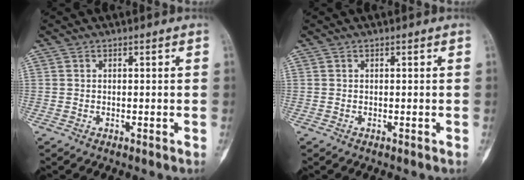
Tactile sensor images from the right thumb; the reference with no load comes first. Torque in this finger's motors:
{"motor_torque": [0.00, 0.00, 0.02, -0.02, 0.01]}